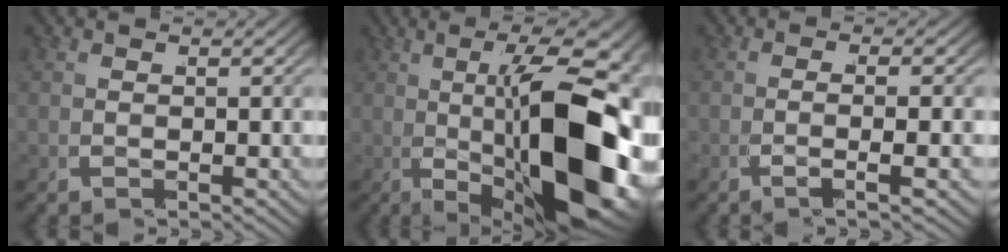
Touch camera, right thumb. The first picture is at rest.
{"total": 17.8, "force": [-2.4, 7.8, 15.9], "torque": [-0.251, -0.018, -0.028]}
{"total": 3.2, "force": [-1.2, 0.6, 2.8], "torque": [-0.057, 0.003, -0.032]}